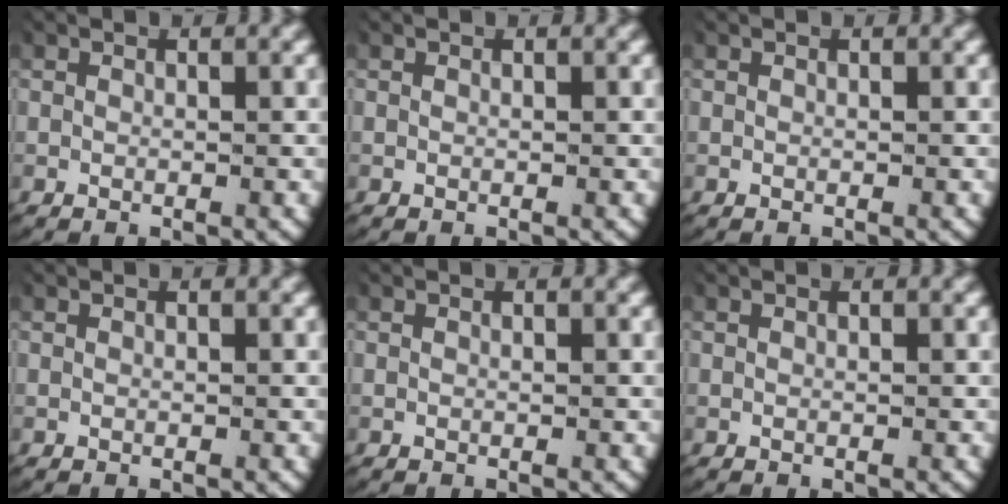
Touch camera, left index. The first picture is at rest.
{"total": 0.0}
{"total": 0.0}
{"total": 0.0}
{"total": 0.0}
{"total": 0.0}